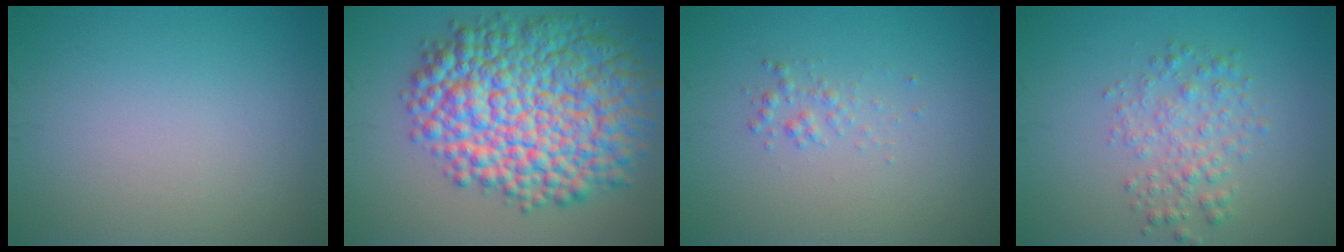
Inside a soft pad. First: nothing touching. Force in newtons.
{"total": 14.4, "press": 14.4, "slide": 0.3}
{"total": 1.1, "press": 1.1, "slide": 0.1}
{"total": 2.8, "press": 2.8, "slide": 0.0}